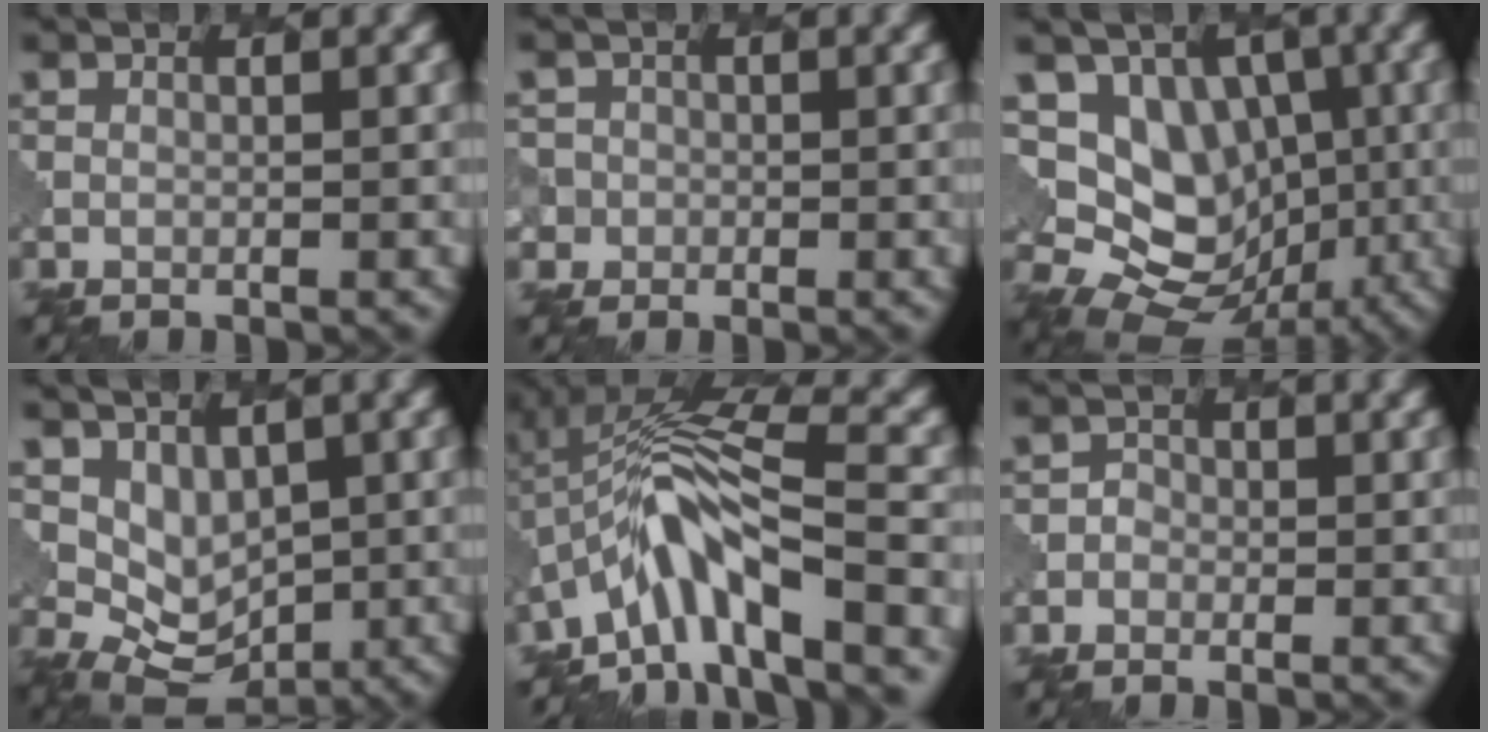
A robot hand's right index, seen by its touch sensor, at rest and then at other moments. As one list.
[{"total": 2.8, "force": [-0.4, 2.7, -0.1], "torque": [0.015, 0.011, -0.022]}, {"total": 9.0, "force": [0.1, 7.2, 5.3], "torque": [-0.071, -0.008, -0.008]}, {"total": 5.3, "force": [1.5, 3.9, 3.1], "torque": [-0.049, -0.009, 0.046]}, {"total": 8.6, "force": [-3.8, 2.2, 7.3], "torque": [-0.124, 0.016, -0.073]}, {"total": 1.3, "force": [-0.4, 1.2, 0.0], "torque": [0.018, 0.008, -0.011]}]